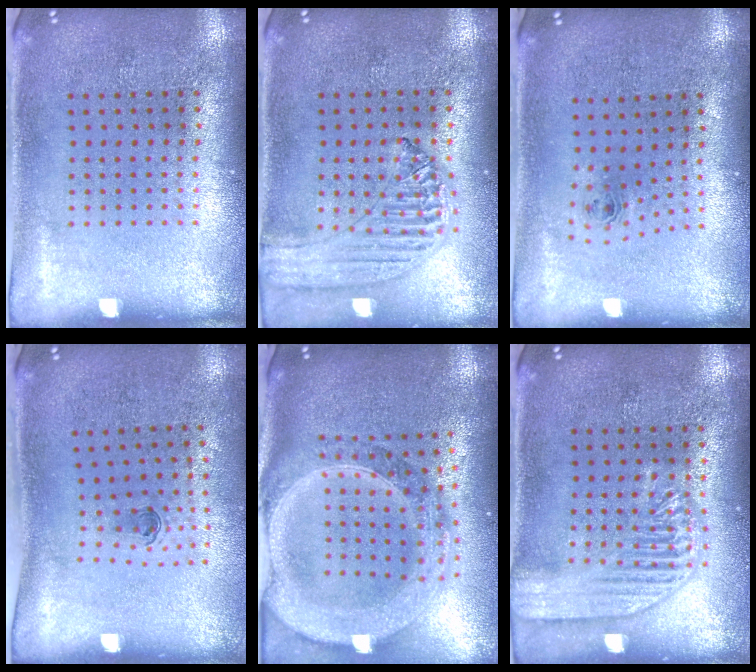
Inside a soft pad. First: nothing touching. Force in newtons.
{"total": 1.2, "press": 1.2, "slide": 0.2}
{"total": 0.7, "press": 0.3, "slide": 0.6}
{"total": 0.6, "press": 0.3, "slide": 0.5}
{"total": 3.2, "press": 2.7, "slide": 1.8}
{"total": 1.9, "press": 1.9, "slide": 0.2}